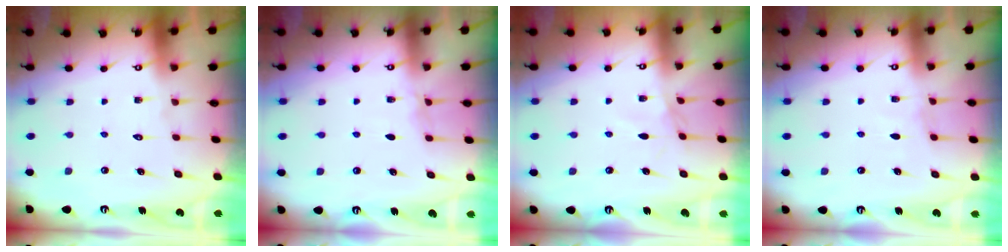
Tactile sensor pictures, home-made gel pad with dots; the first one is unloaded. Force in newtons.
{"total": 2.8, "press": 2.6, "slide": 0.9}
{"total": 1.7, "press": 1.7, "slide": 0.4}
{"total": 2.3, "press": 2.3, "slide": 0.3}